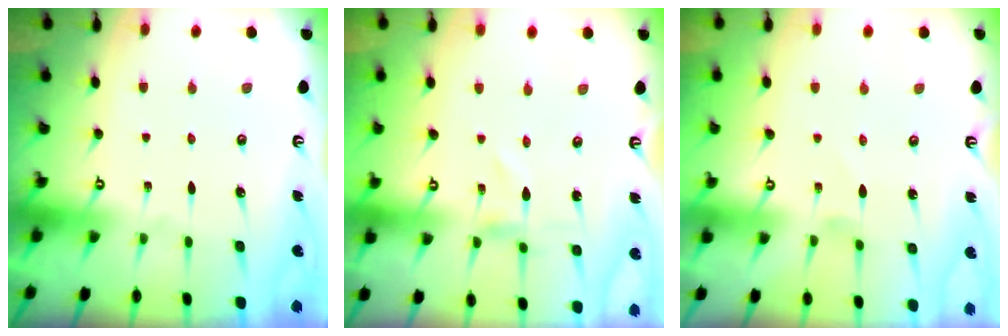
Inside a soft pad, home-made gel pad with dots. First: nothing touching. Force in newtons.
{"total": 0.0}
{"total": 0.0}